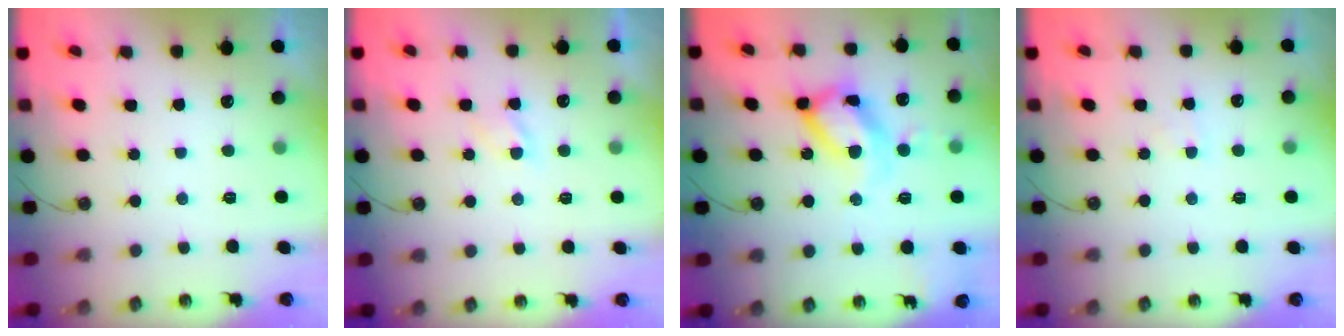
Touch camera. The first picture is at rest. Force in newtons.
{"total": 2.8, "press": 2.7, "slide": 0.4}
{"total": 18.7, "press": 18.5, "slide": 2.1}
{"total": 3.4, "press": 3.4, "slide": 0.3}